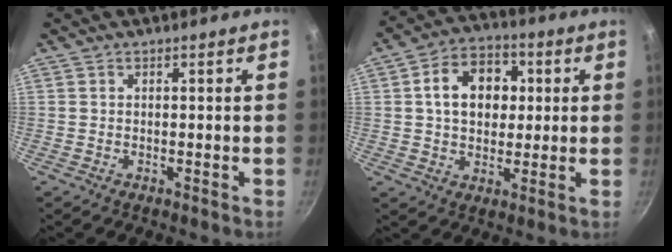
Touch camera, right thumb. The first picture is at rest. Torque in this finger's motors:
{"motor_torque": [0.37, 2.53, 1.20, -0.06, 0.12]}